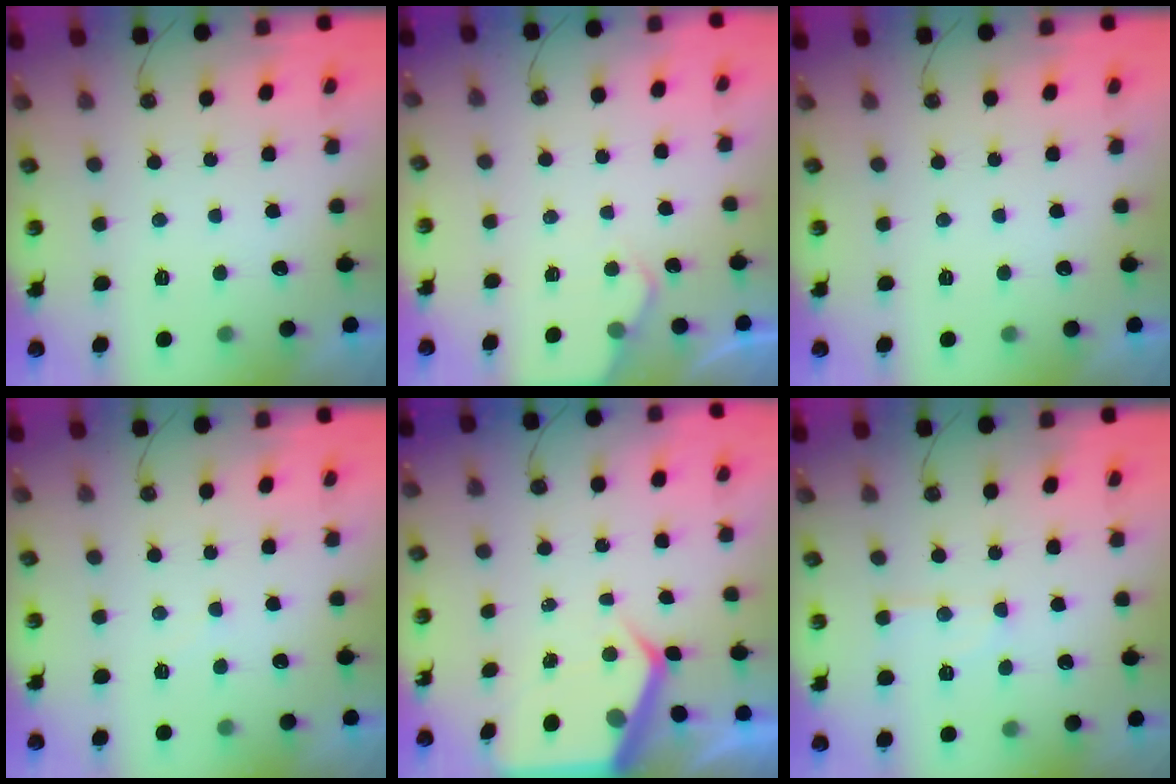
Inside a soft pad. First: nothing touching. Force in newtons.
{"total": 4.0, "press": 4.0, "slide": 0.5}
{"total": 0.0}
{"total": 4.6, "press": 4.5, "slide": 0.6}
{"total": 6.4, "press": 6.4, "slide": 0.6}
{"total": 8.4, "press": 8.3, "slide": 0.7}